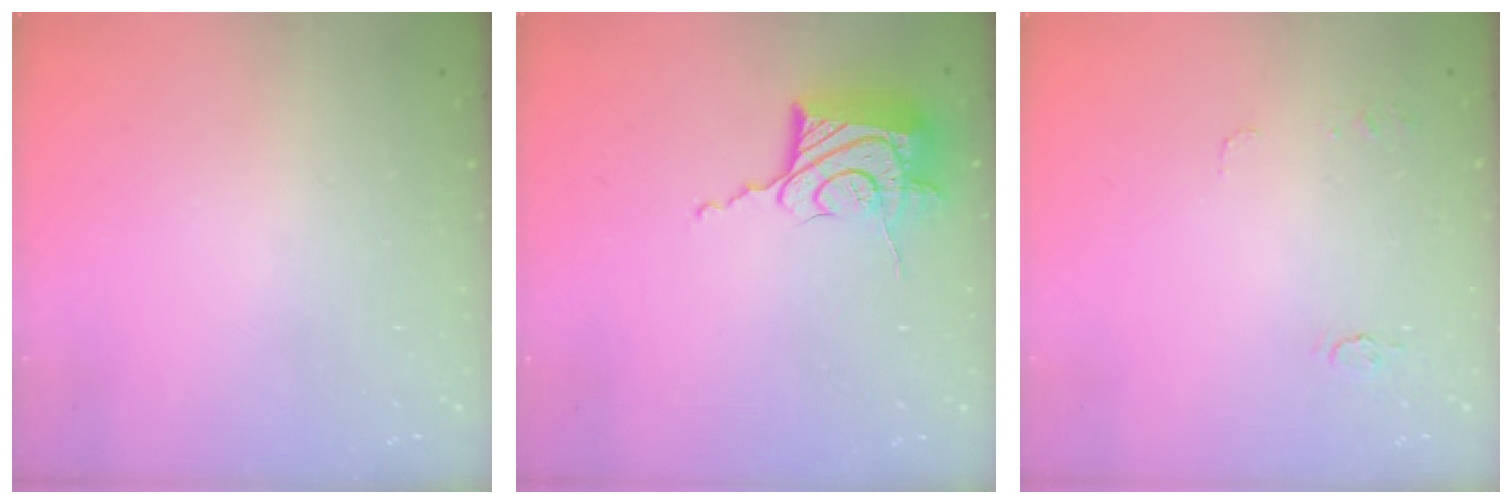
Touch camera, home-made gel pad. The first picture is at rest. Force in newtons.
{"total": 17.2, "press": 17.1, "slide": 0.7}
{"total": 5.2, "press": 5.1, "slide": 0.5}